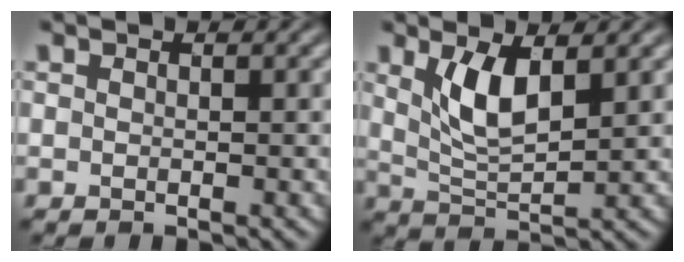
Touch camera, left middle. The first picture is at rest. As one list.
[{"total": 4.4, "force": [1.4, 1.7, 3.8], "torque": [-0.089, -0.007, 0.030]}]